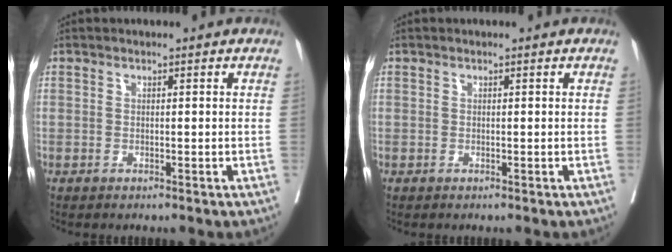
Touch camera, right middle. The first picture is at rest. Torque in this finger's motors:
{"motor_torque": [-0.02, 0.13, 0.00, 0.00]}